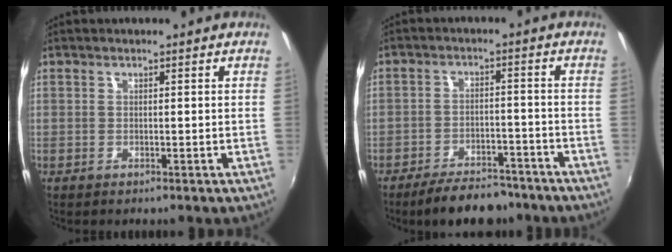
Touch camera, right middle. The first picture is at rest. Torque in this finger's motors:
{"motor_torque": [0.99, -1.14, 0.26, 0.04]}